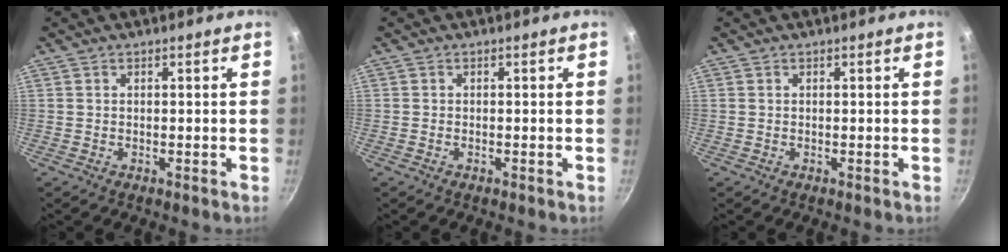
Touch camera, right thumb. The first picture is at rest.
{"total": 0.0}
{"total": 0.0}